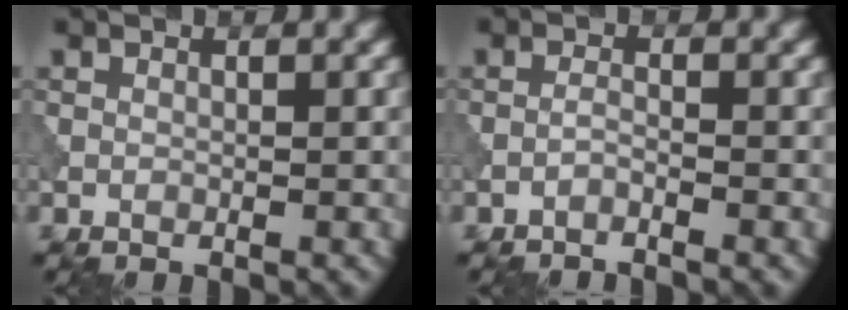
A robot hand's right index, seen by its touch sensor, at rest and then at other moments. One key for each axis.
{"total": 1.0, "fx": -0.8, "fy": 0.0, "fz": 0.5, "tx": -0.010, "ty": 0.004, "tz": -0.020}